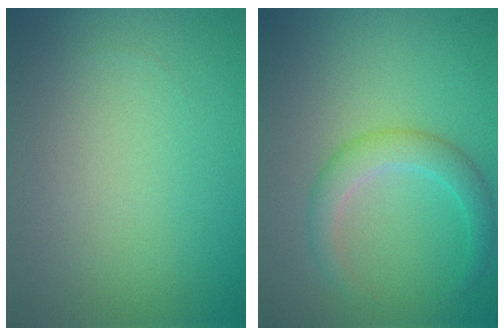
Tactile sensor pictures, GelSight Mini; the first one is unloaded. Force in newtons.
{"total": 2.9, "press": 2.9, "slide": 0.1}